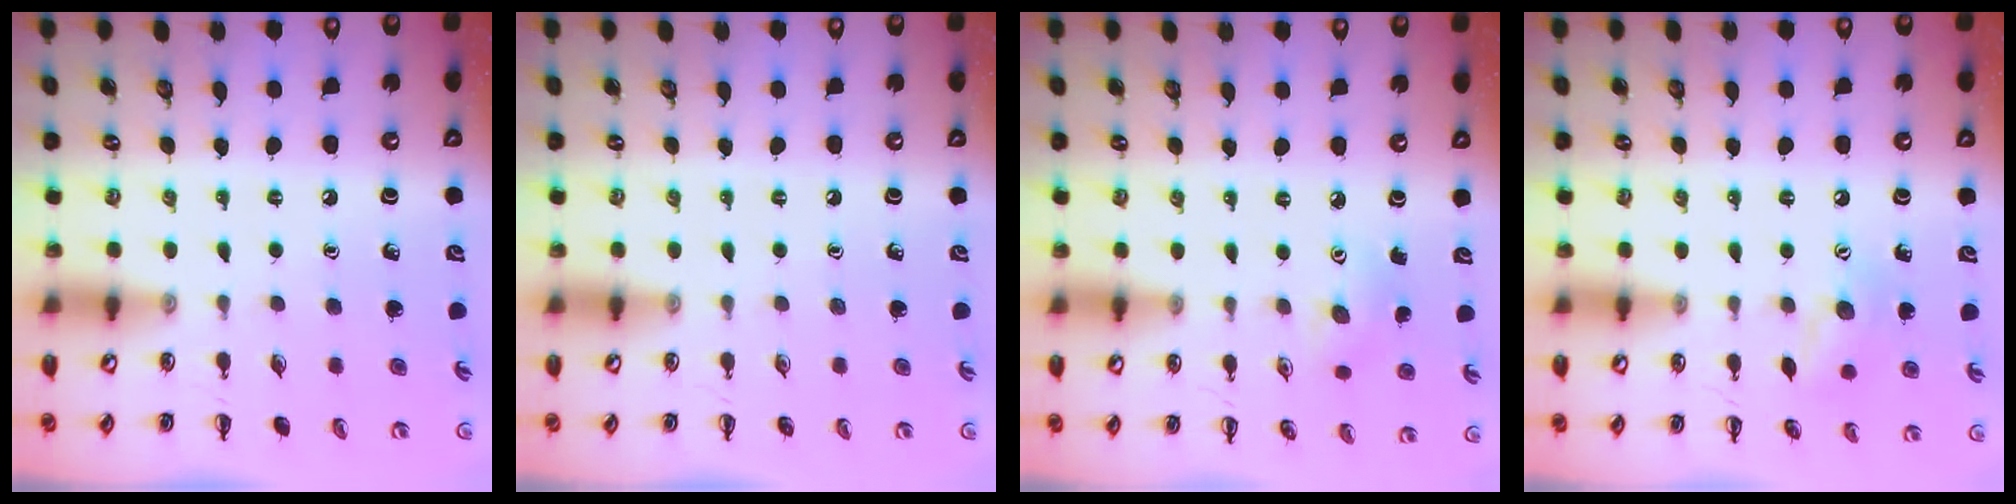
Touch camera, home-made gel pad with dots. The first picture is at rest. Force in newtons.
{"total": 0.0}
{"total": 4.6, "press": 4.4, "slide": 1.2}
{"total": 9.1, "press": 9.0, "slide": 1.5}